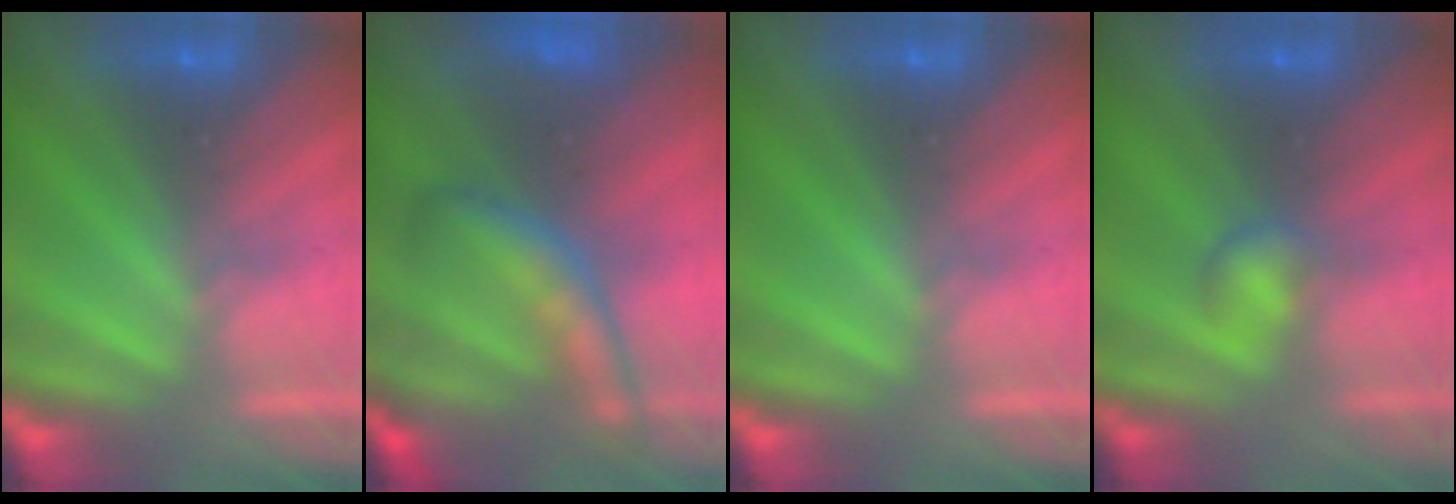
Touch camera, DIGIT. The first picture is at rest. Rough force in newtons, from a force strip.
{"total": 5.8}
{"total": 0.0}
{"total": 2.2}